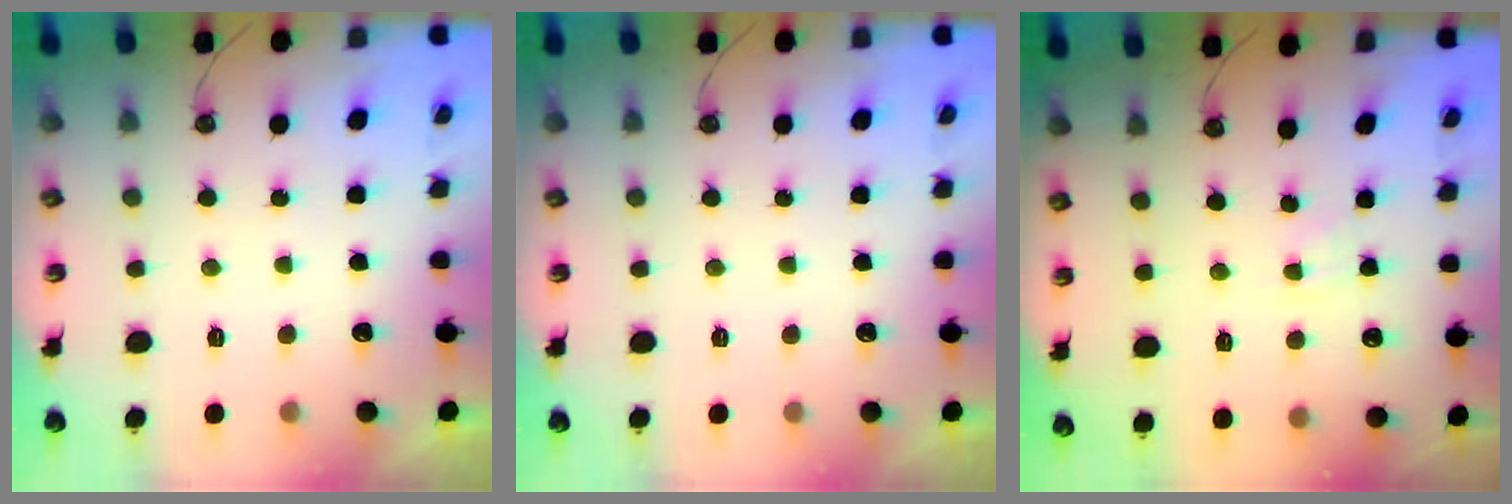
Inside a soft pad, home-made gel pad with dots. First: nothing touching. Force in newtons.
{"total": 0.0}
{"total": 2.7, "press": 2.7, "slide": 0.4}